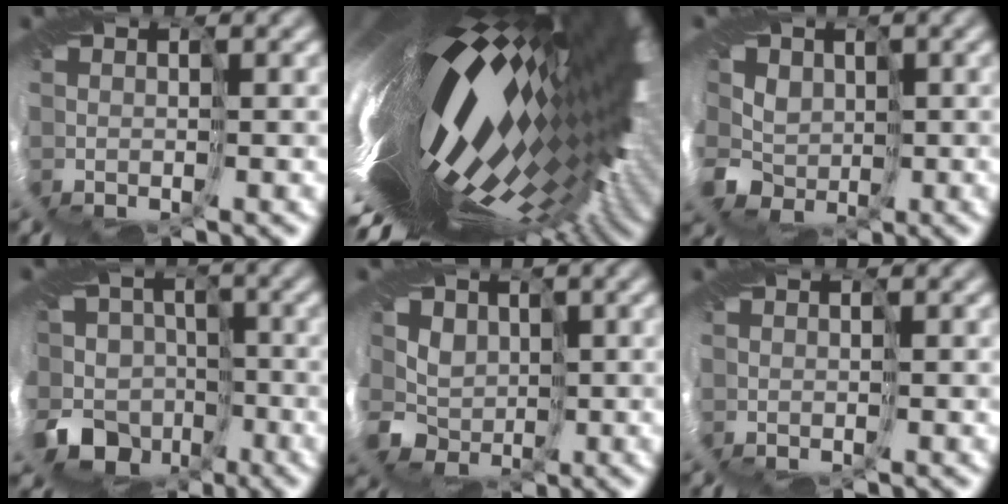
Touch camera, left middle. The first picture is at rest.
{"total": 19.7, "force": [0.7, 6.8, 18.5], "torque": [-0.276, -0.036, 0.009]}
{"total": 5.1, "force": [-0.2, 5.0, 1.1], "torque": [-0.029, 0.010, -0.039]}
{"total": 8.3, "force": [-4.0, 6.7, 3.0], "torque": [-0.048, 0.009, -0.091]}
{"total": 4.3, "force": [-0.2, 4.2, 0.8], "torque": [-0.011, 0.002, -0.030]}
{"total": 0.0}